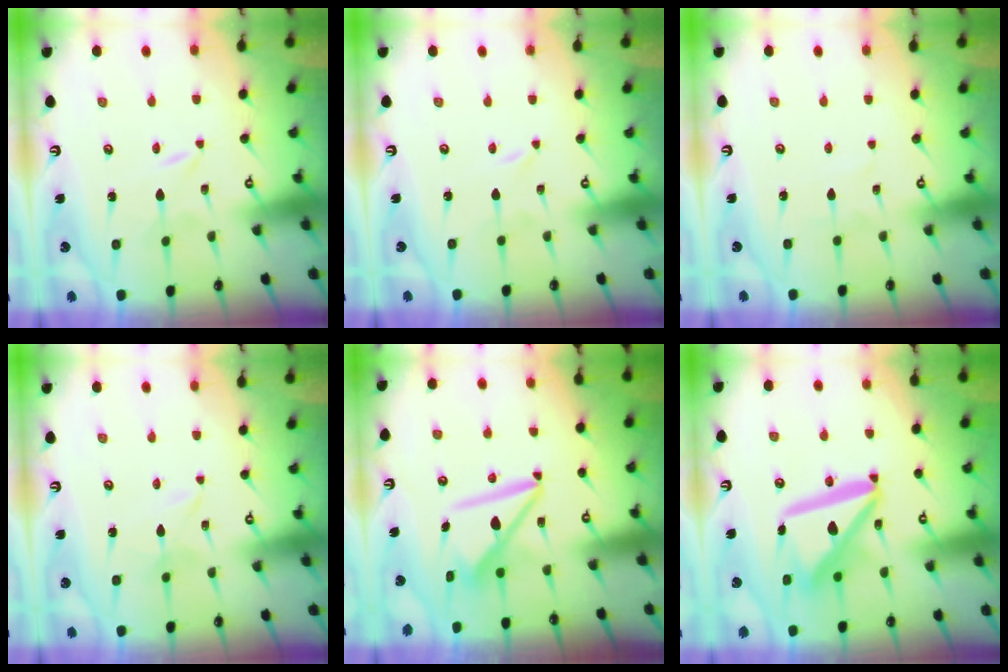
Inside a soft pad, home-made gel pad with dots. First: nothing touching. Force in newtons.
{"total": 0.0}
{"total": 2.7, "press": 2.7, "slide": 0.3}
{"total": 1.7, "press": 1.6, "slide": 0.2}
{"total": 9.1, "press": 9.0, "slide": 1.0}
{"total": 16.7, "press": 16.6, "slide": 2.2}